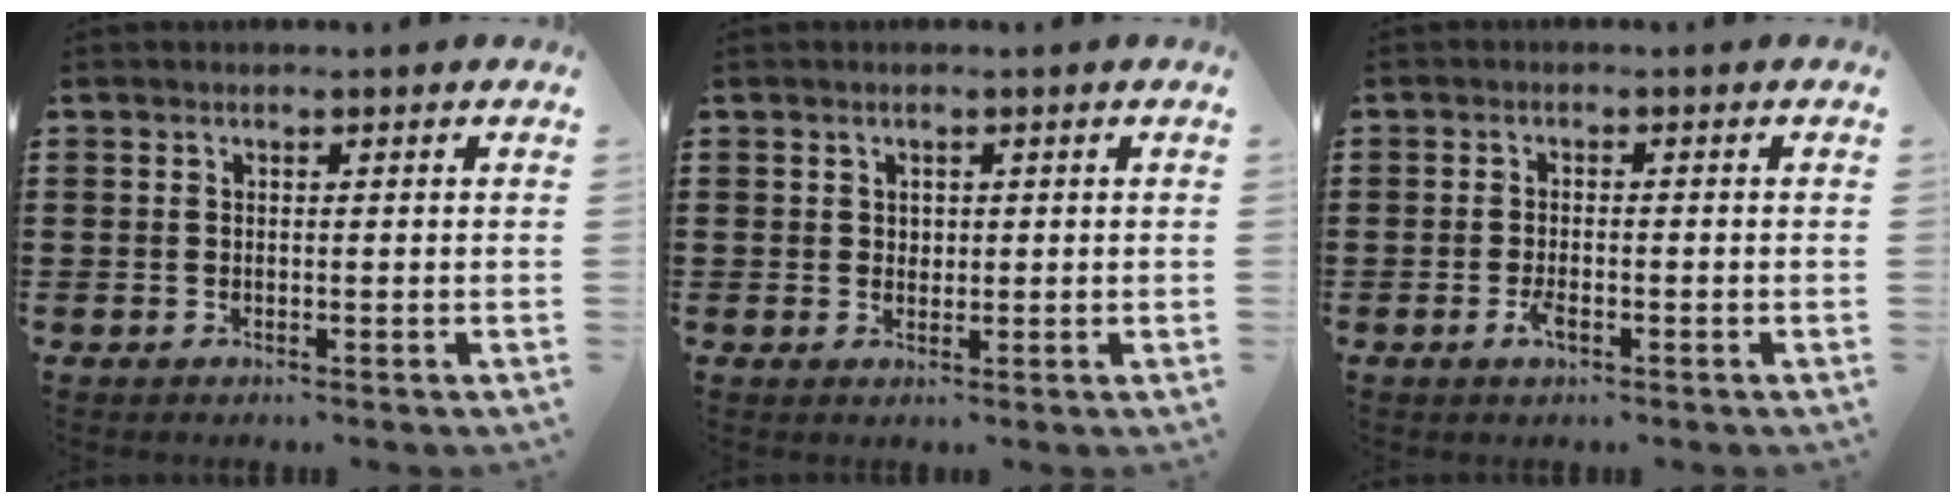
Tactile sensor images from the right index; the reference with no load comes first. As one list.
[{"total": 1.0, "force": [0.5, 0.8, 0.4], "torque": [-0.008, 0.003, 0.010]}, {"total": 2.4, "force": [-1.2, 0.9, 1.9], "torque": [-0.042, -0.001, -0.023]}]